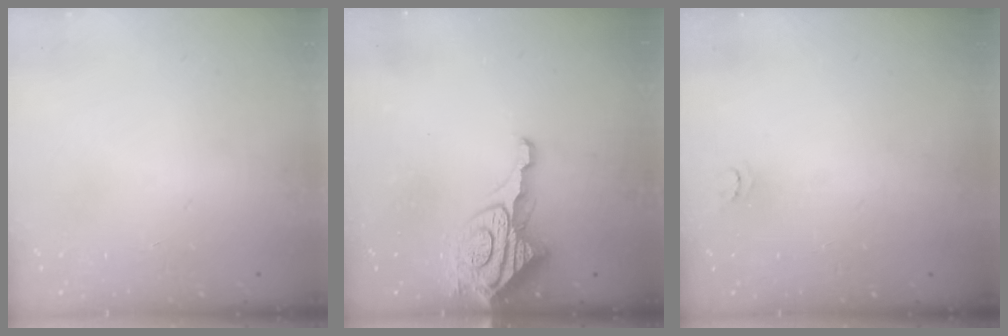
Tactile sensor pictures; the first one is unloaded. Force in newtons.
{"total": 13.8, "press": 13.7, "slide": 1.4}
{"total": 3.2, "press": 3.2, "slide": 0.3}